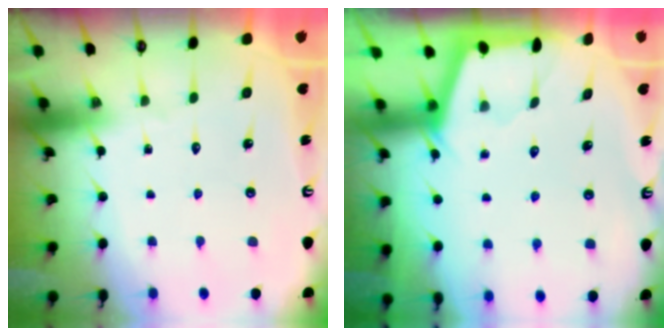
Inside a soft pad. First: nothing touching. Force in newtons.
{"total": 3.0, "press": 3.0, "slide": 0.1}